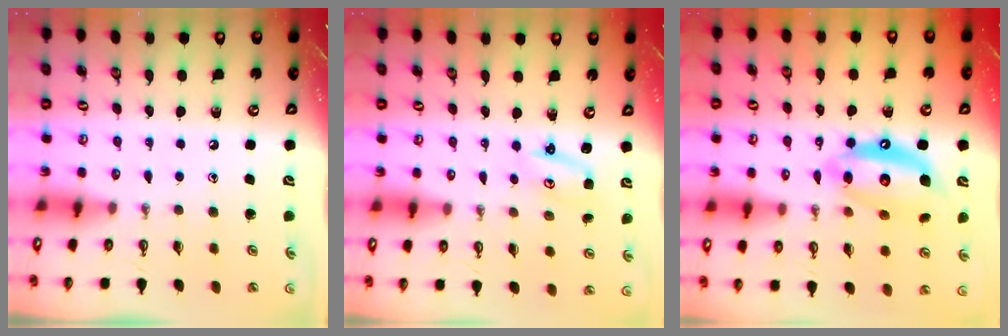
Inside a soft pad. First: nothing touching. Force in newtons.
{"total": 2.6, "press": 2.5, "slide": 0.3}
{"total": 14.6, "press": 14.5, "slide": 1.8}